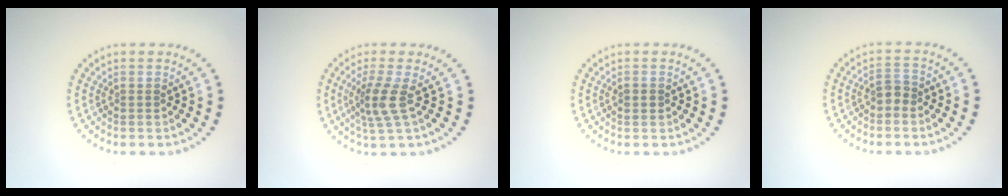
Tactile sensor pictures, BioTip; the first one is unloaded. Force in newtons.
{"total": 2.9, "press": 2.2, "slide": 1.8}
{"total": 1.2, "press": 1.2, "slide": 0.0}
{"total": 1.3, "press": 1.2, "slide": 0.6}